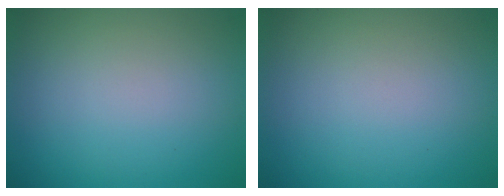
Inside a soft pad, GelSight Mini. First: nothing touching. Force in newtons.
{"total": 0.0}